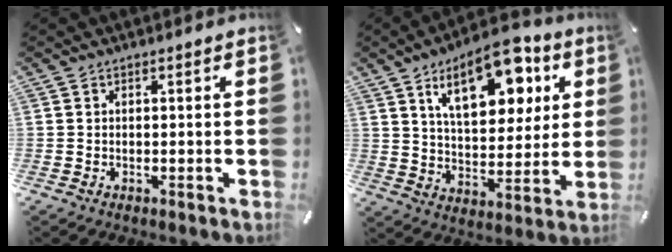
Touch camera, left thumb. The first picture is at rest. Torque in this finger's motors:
{"motor_torque": [2.50, 2.50, 1.40, -1.37, 0.24]}